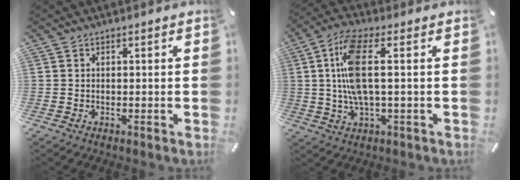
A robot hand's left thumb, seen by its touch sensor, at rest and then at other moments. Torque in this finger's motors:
{"motor_torque": [0.61, 0.42, 1.02, 0.37, 0.20]}